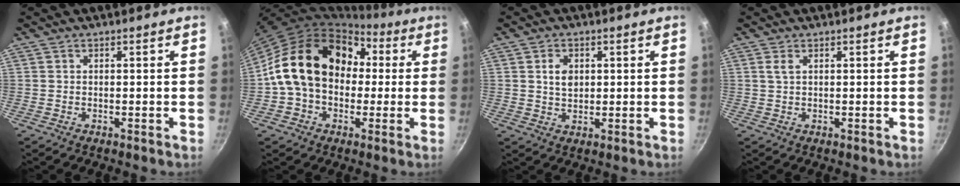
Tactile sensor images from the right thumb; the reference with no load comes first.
{"total": 19.2, "force": [1.7, 14.5, 12.5], "torque": [-0.182, 0.047, 0.020]}
{"total": 3.9, "force": [1.0, 2.7, 2.6], "torque": [-0.035, -0.002, 0.018]}
{"total": 1.3, "force": [0.6, 0.5, 1.1], "torque": [-0.023, 0.000, 0.014]}